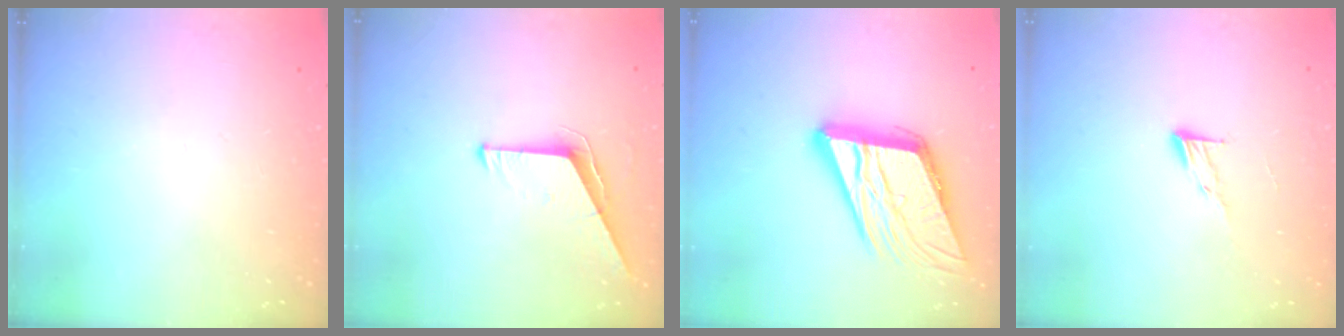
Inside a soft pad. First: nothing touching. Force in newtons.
{"total": 6.2, "press": 6.2, "slide": 0.5}
{"total": 20.0, "press": 19.7, "slide": 3.6}
{"total": 5.9, "press": 5.9, "slide": 0.6}